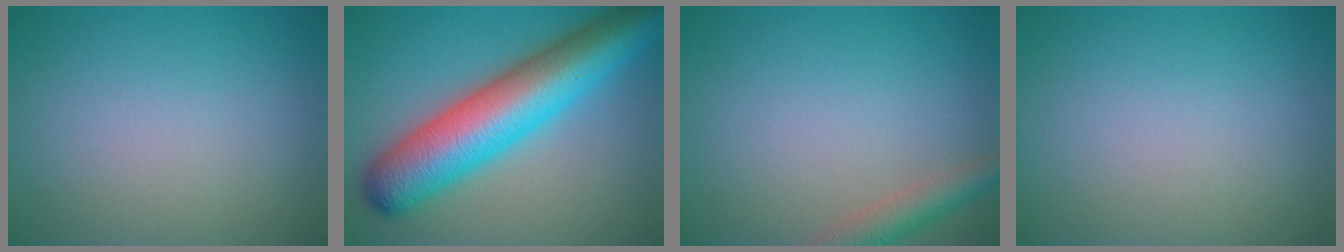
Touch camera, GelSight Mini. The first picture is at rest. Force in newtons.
{"total": 11.7, "press": 11.7, "slide": 0.2}
{"total": 2.9, "press": 2.9, "slide": 0.2}
{"total": 0.0}